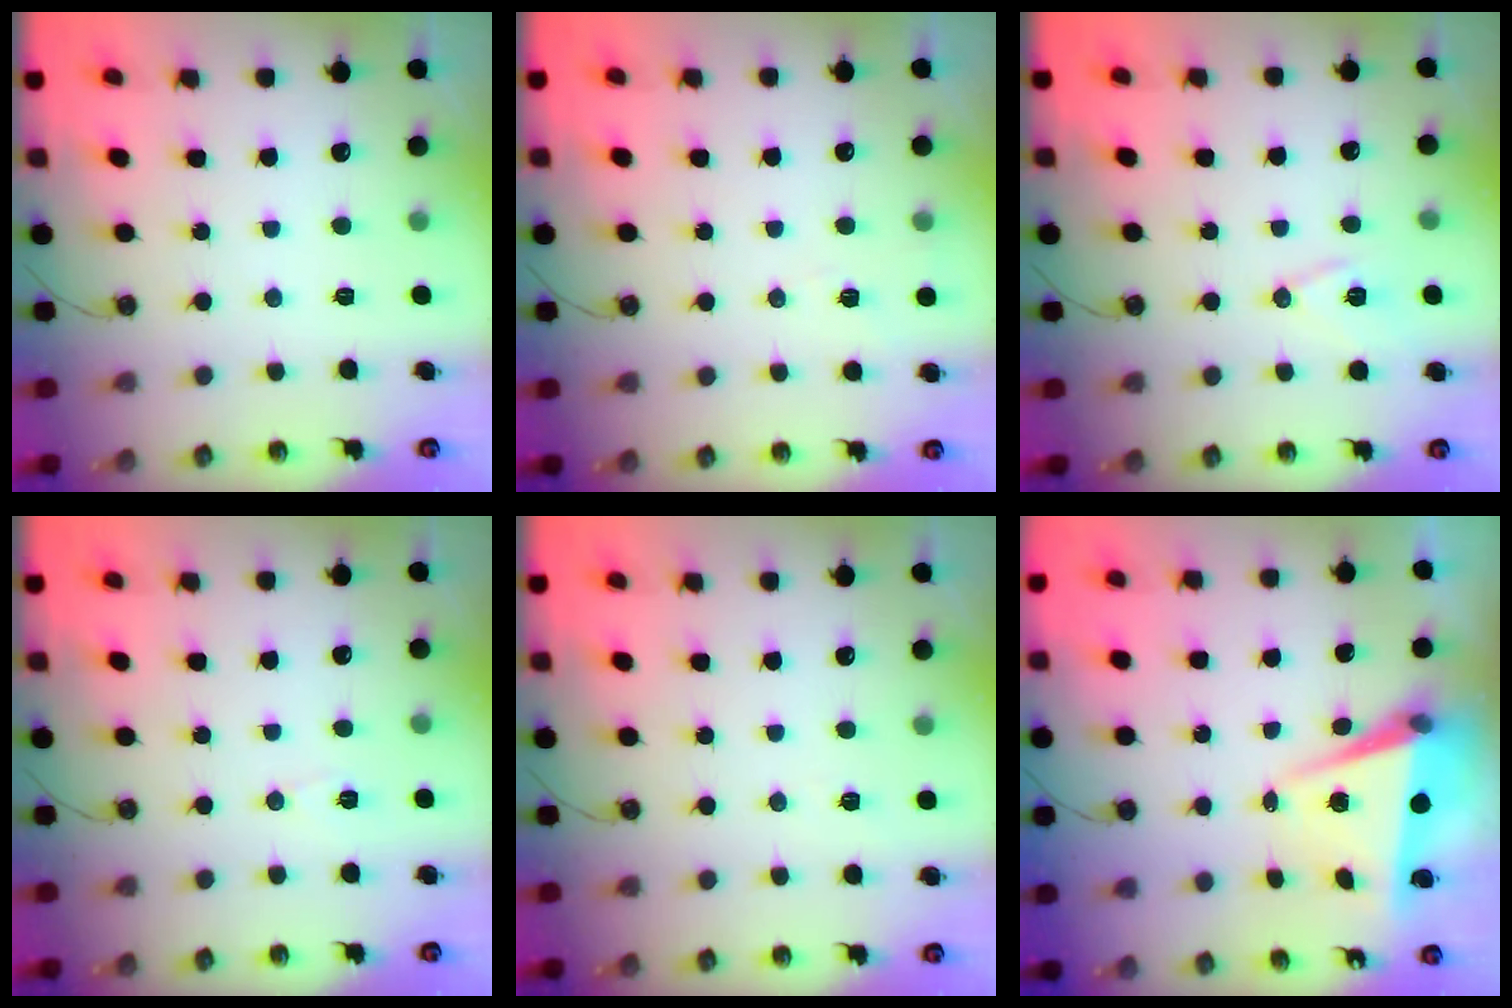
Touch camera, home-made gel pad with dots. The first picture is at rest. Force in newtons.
{"total": 3.6, "press": 3.4, "slide": 1.3}
{"total": 9.6, "press": 8.9, "slide": 3.4}
{"total": 4.1, "press": 3.7, "slide": 1.7}
{"total": 2.4, "press": 1.7, "slide": 1.7}
{"total": 5.8, "press": 4.9, "slide": 3.1}